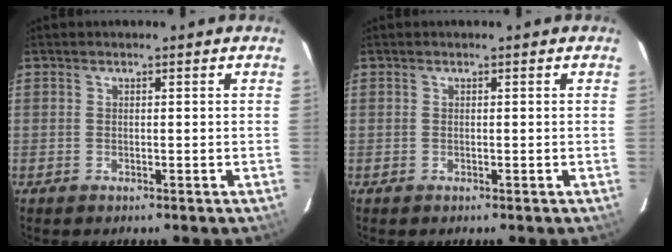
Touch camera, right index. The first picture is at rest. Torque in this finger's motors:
{"motor_torque": [0.00, 0.00, 0.00, 0.00]}